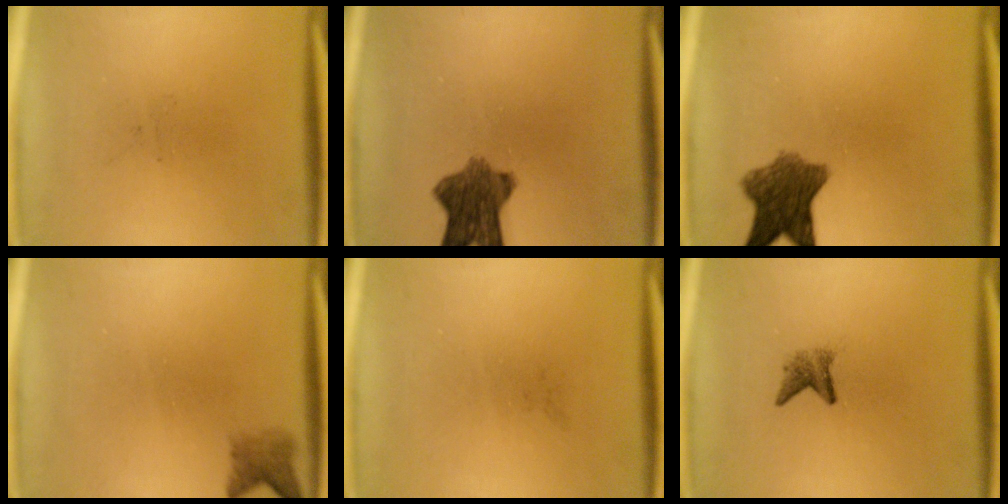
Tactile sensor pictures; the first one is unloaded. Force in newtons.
{"total": 8.0}
{"total": 7.9}
{"total": 2.3}
{"total": 0.0}
{"total": 2.0}